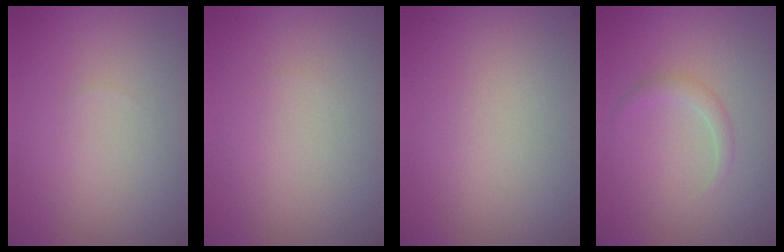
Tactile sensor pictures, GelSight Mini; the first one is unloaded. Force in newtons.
{"total": 0.0}
{"total": 0.0}
{"total": 0.7, "press": 0.7, "slide": 0.1}